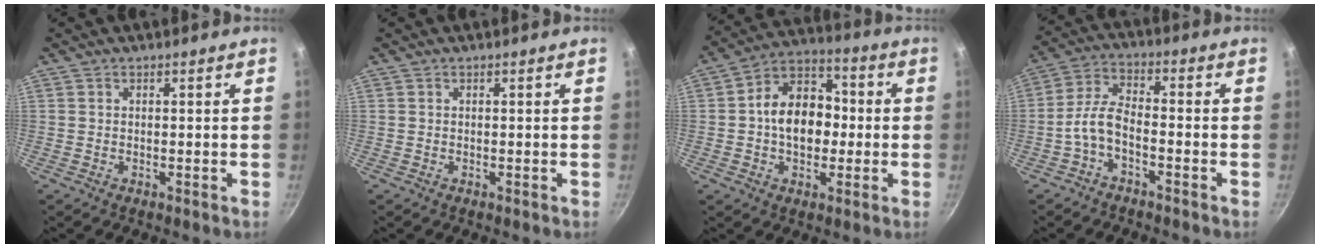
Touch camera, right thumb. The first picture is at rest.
{"total": 0.0}
{"total": 13.2, "force": [-0.5, 9.7, 8.9], "torque": [-0.094, 0.033, -0.025]}
{"total": 6.3, "force": [-3.2, 2.9, 4.7], "torque": [-0.099, 0.039, -0.070]}